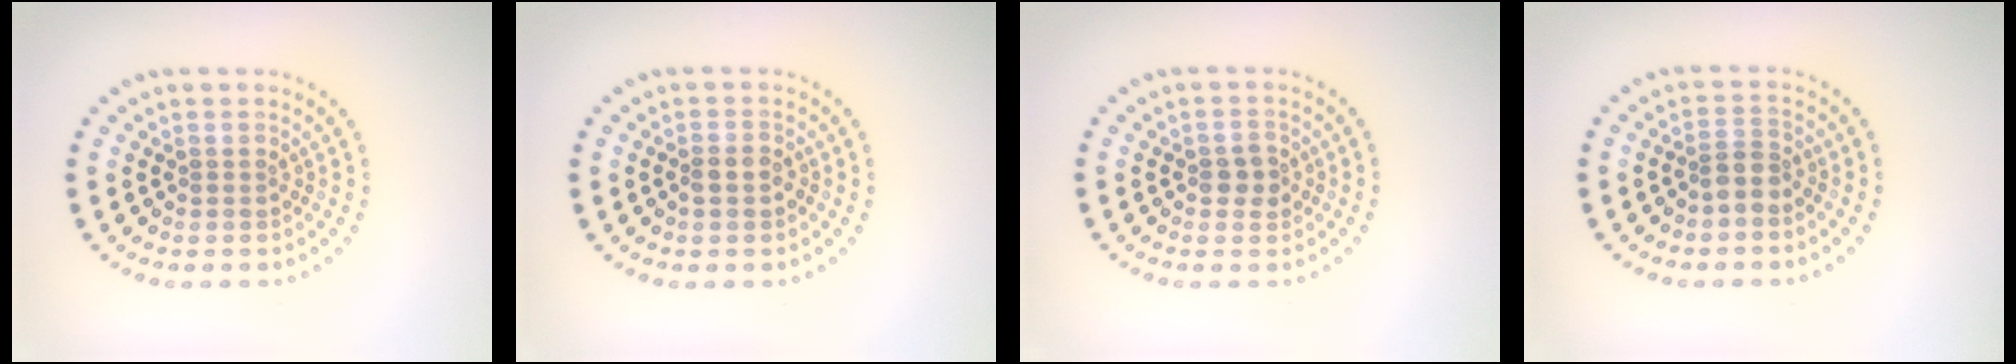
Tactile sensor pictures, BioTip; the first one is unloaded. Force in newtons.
{"total": 1.7, "press": 1.6, "slide": 0.5}
{"total": 1.7, "press": 1.7, "slide": 0.2}
{"total": 2.1, "press": 1.6, "slide": 1.2}